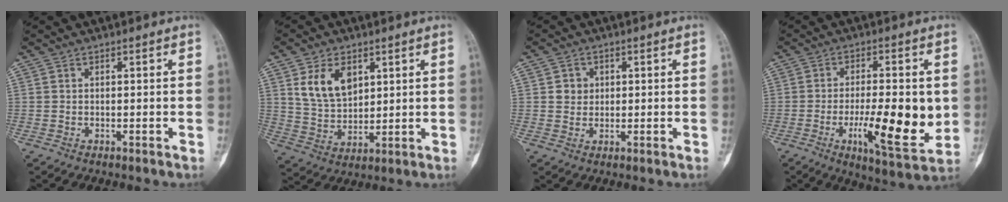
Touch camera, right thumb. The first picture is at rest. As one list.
[{"total": 9.5, "force": [3.9, 6.2, 6.1], "torque": [-0.091, -0.019, 0.084]}, {"total": 3.0, "force": [0.7, 2.7, 1.0], "torque": [0.001, 0.001, 0.009]}, {"total": 14.7, "force": [-1.9, 4.5, 13.9], "torque": [-0.201, -0.020, -0.027]}]